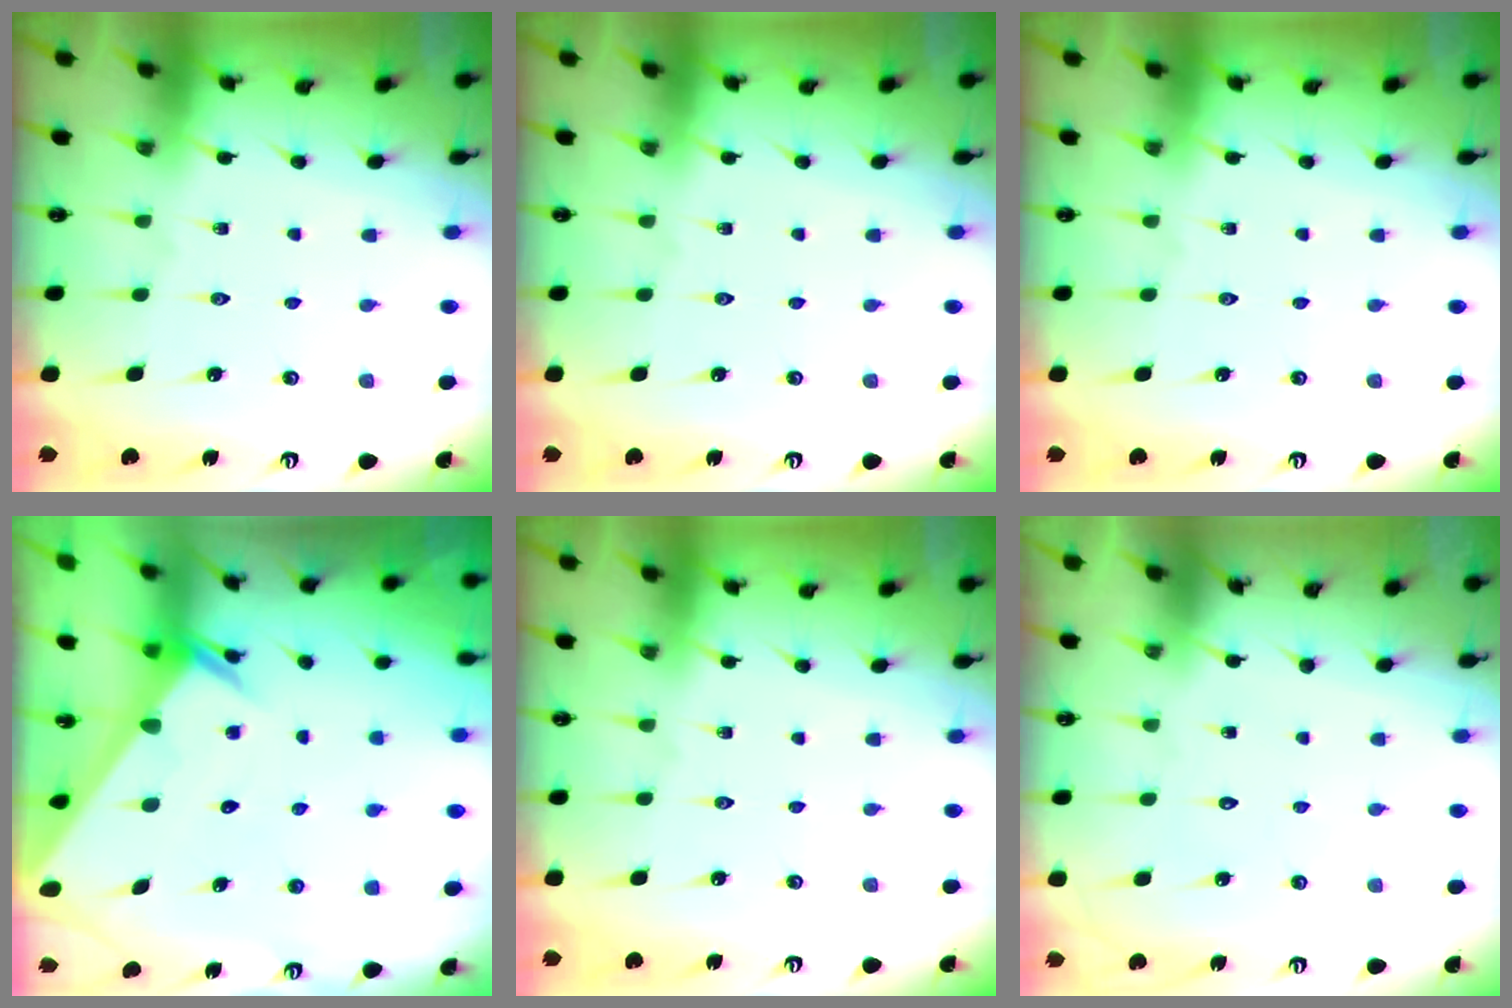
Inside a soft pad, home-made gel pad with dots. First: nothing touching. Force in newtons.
{"total": 0.0}
{"total": 0.0}
{"total": 2.9, "press": 2.9, "slide": 0.1}
{"total": 0.0}
{"total": 1.6, "press": 1.6, "slide": 0.0}